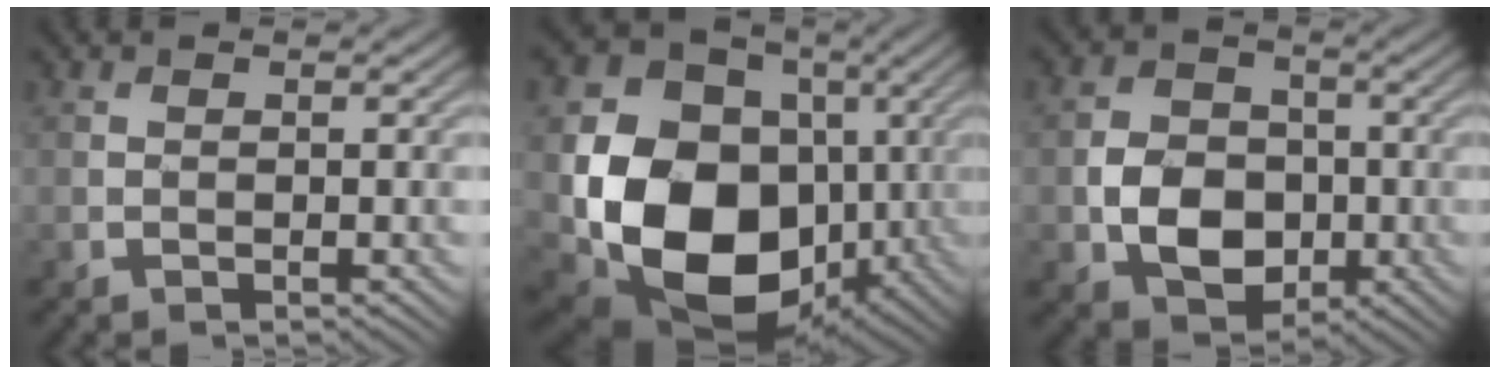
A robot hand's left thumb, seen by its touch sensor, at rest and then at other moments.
{"total": 17.6, "force": [-2.3, 14.0, 10.4], "torque": [-0.210, -0.045, -0.026]}
{"total": 7.3, "force": [-1.6, 5.8, 4.1], "torque": [-0.080, -0.007, -0.038]}